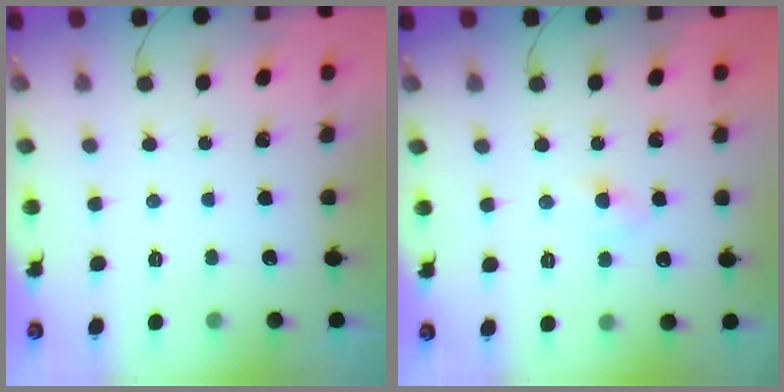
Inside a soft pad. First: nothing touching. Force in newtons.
{"total": 3.8, "press": 3.7, "slide": 1.1}